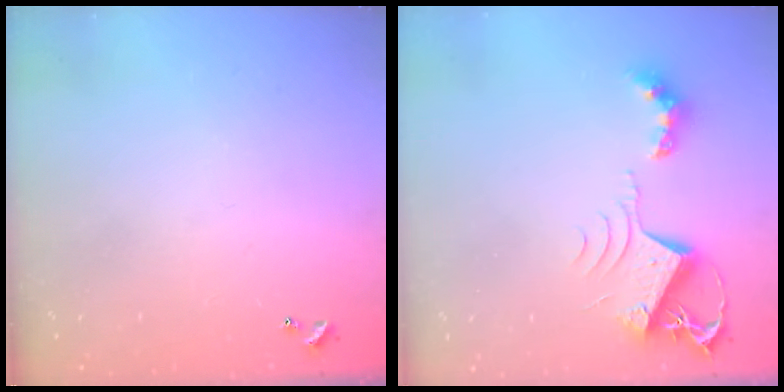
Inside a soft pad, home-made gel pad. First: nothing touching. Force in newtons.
{"total": 10.1, "press": 10.1, "slide": 0.9}